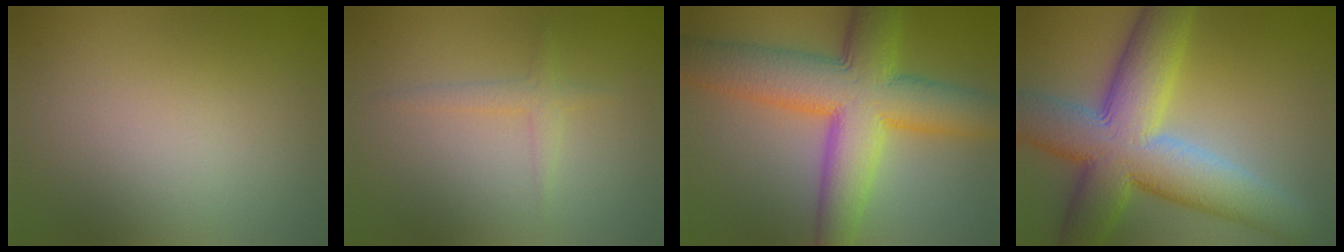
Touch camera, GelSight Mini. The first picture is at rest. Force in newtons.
{"total": 1.4, "press": 1.4, "slide": 0.0}
{"total": 11.6, "press": 11.6, "slide": 0.1}
{"total": 12.3, "press": 12.3, "slide": 0.6}